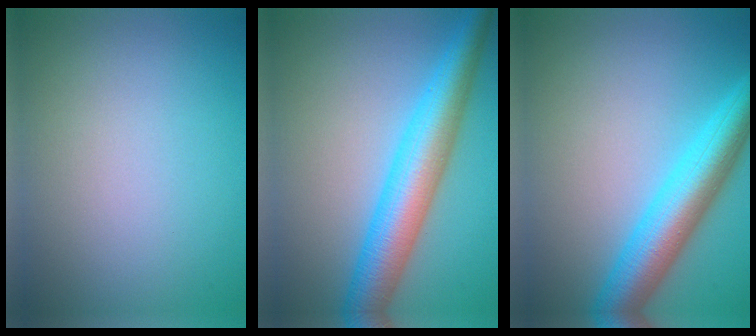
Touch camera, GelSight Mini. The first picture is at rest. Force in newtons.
{"total": 7.4, "press": 7.4, "slide": 0.1}
{"total": 6.9, "press": 6.8, "slide": 0.5}